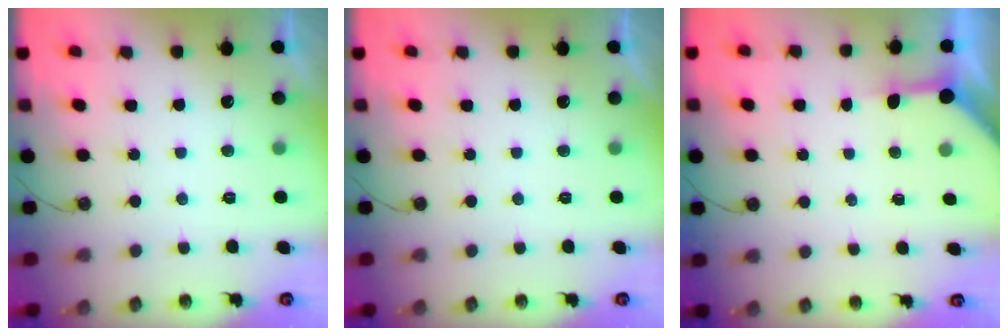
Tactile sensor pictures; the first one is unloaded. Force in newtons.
{"total": 0.0}
{"total": 4.1, "press": 4.1, "slide": 0.3}